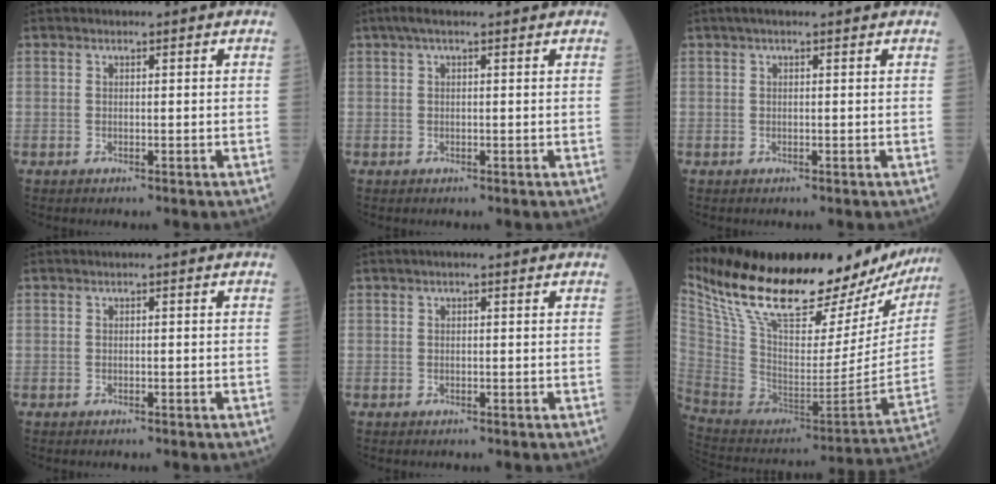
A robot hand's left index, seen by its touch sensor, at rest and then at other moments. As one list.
[{"total": 4.7, "force": [3.5, 0.9, 3.0], "torque": [-0.050, 0.037, 0.055]}, {"total": 3.3, "force": [2.4, 0.6, 2.1], "torque": [-0.031, 0.027, 0.035]}, {"total": 0.0}, {"total": 1.6, "force": [1.1, 0.4, 1.1], "torque": [-0.016, 0.014, 0.012]}, {"total": 33.6, "force": [27.3, 9.2, 17.2], "torque": [-0.302, -0.048, 0.398]}]